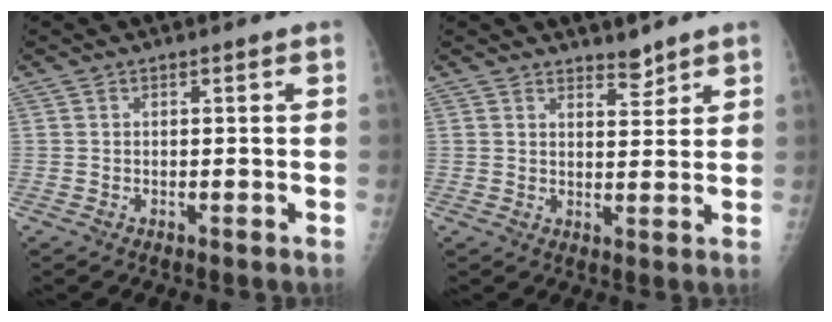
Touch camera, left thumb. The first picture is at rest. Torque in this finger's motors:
{"motor_torque": [-0.05, 0.30, -0.18, -0.20, 0.02]}